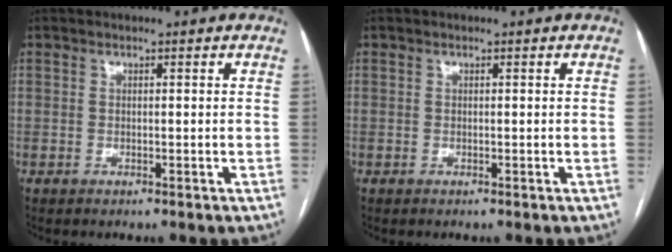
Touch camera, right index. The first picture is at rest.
{"total": 0.0}